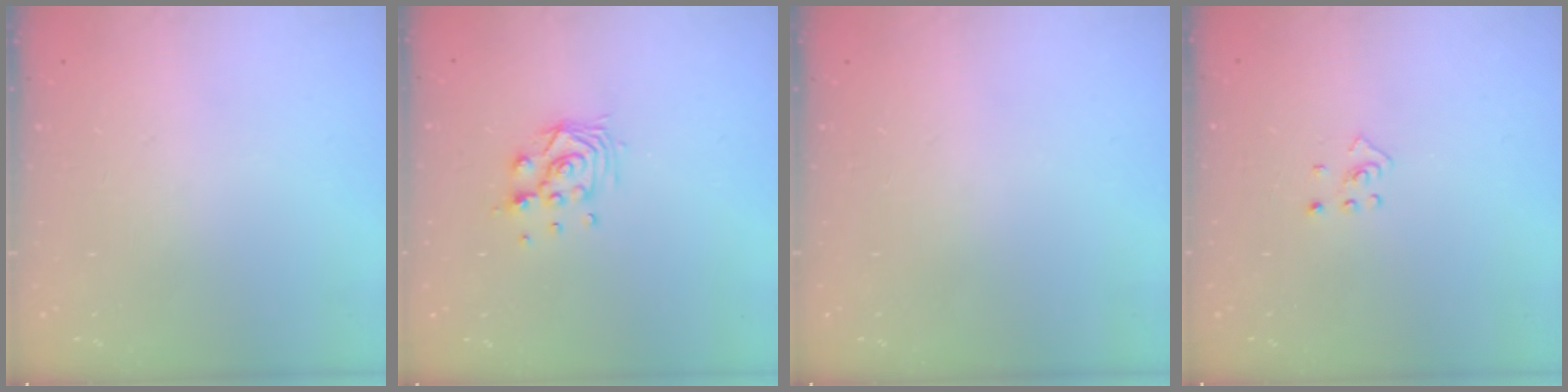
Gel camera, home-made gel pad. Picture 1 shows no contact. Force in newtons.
{"total": 8.6, "press": 8.5, "slide": 0.9}
{"total": 0.0}
{"total": 2.5, "press": 2.4, "slide": 0.8}